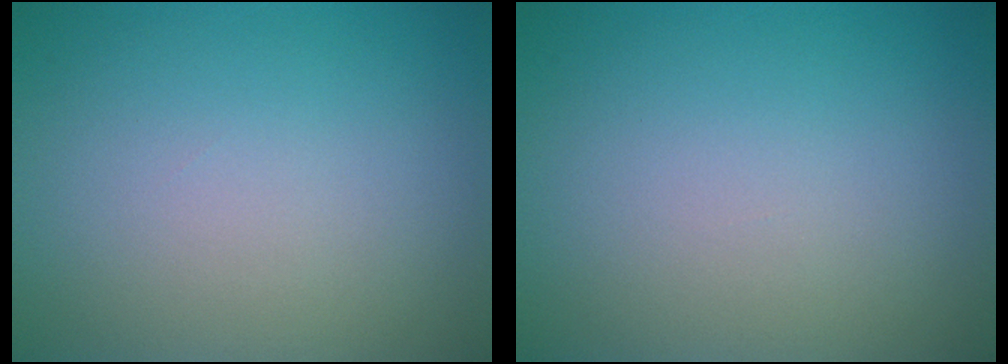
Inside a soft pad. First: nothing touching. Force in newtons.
{"total": 0.0}